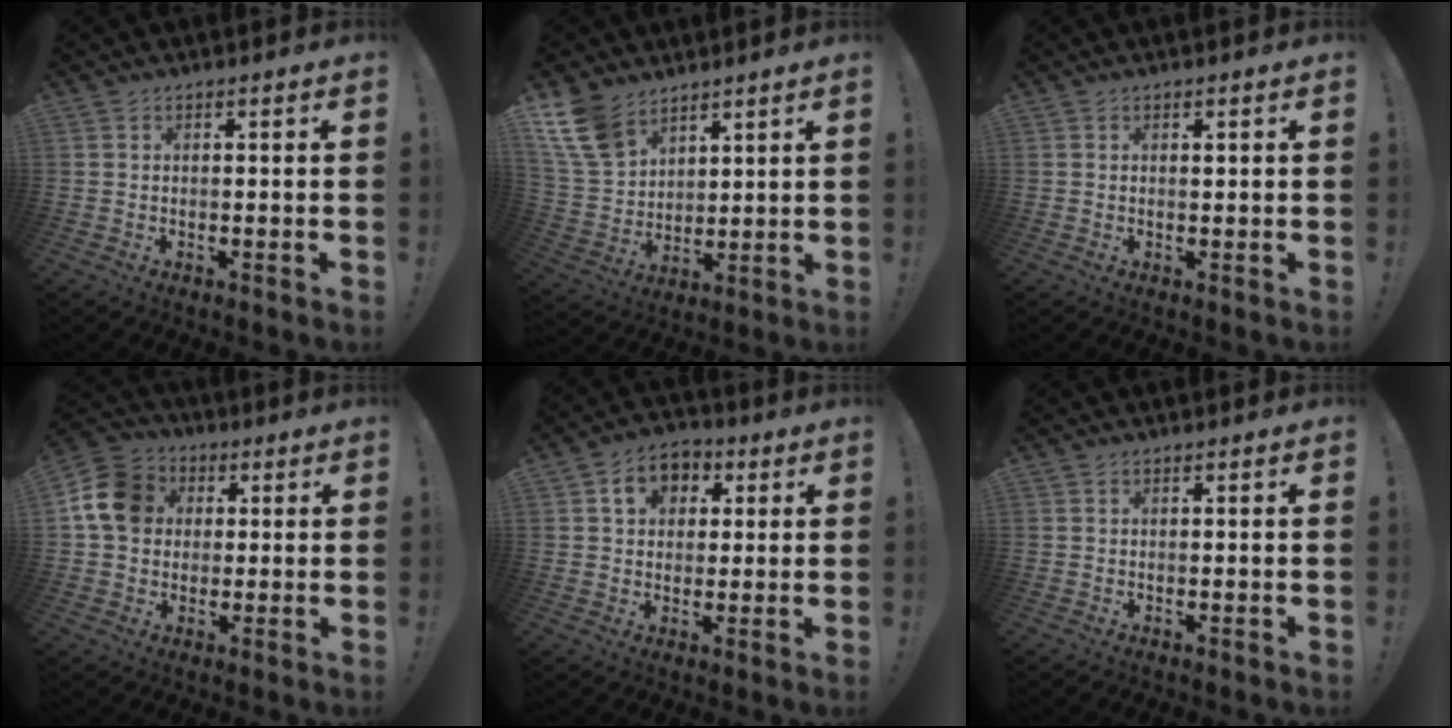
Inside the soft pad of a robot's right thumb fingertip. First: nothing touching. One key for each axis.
{"total": 13.9, "fx": 9.4, "fy": 8.2, "fz": 6.0, "tx": -0.117, "ty": -0.047, "tz": 0.186}
{"total": 0.6, "fx": 0.5, "fy": 0.3, "fz": 0.2, "tx": 0.012, "ty": -0.005, "tz": 0.007}
{"total": 13.5, "fx": 2.8, "fy": 11.3, "fz": 6.8, "tx": -0.105, "ty": 0.002, "tz": 0.057}
{"total": 8.4, "fx": 2.7, "fy": 6.9, "fz": 4.0, "tx": -0.060, "ty": 0.004, "tz": 0.053}
{"total": 0.0}